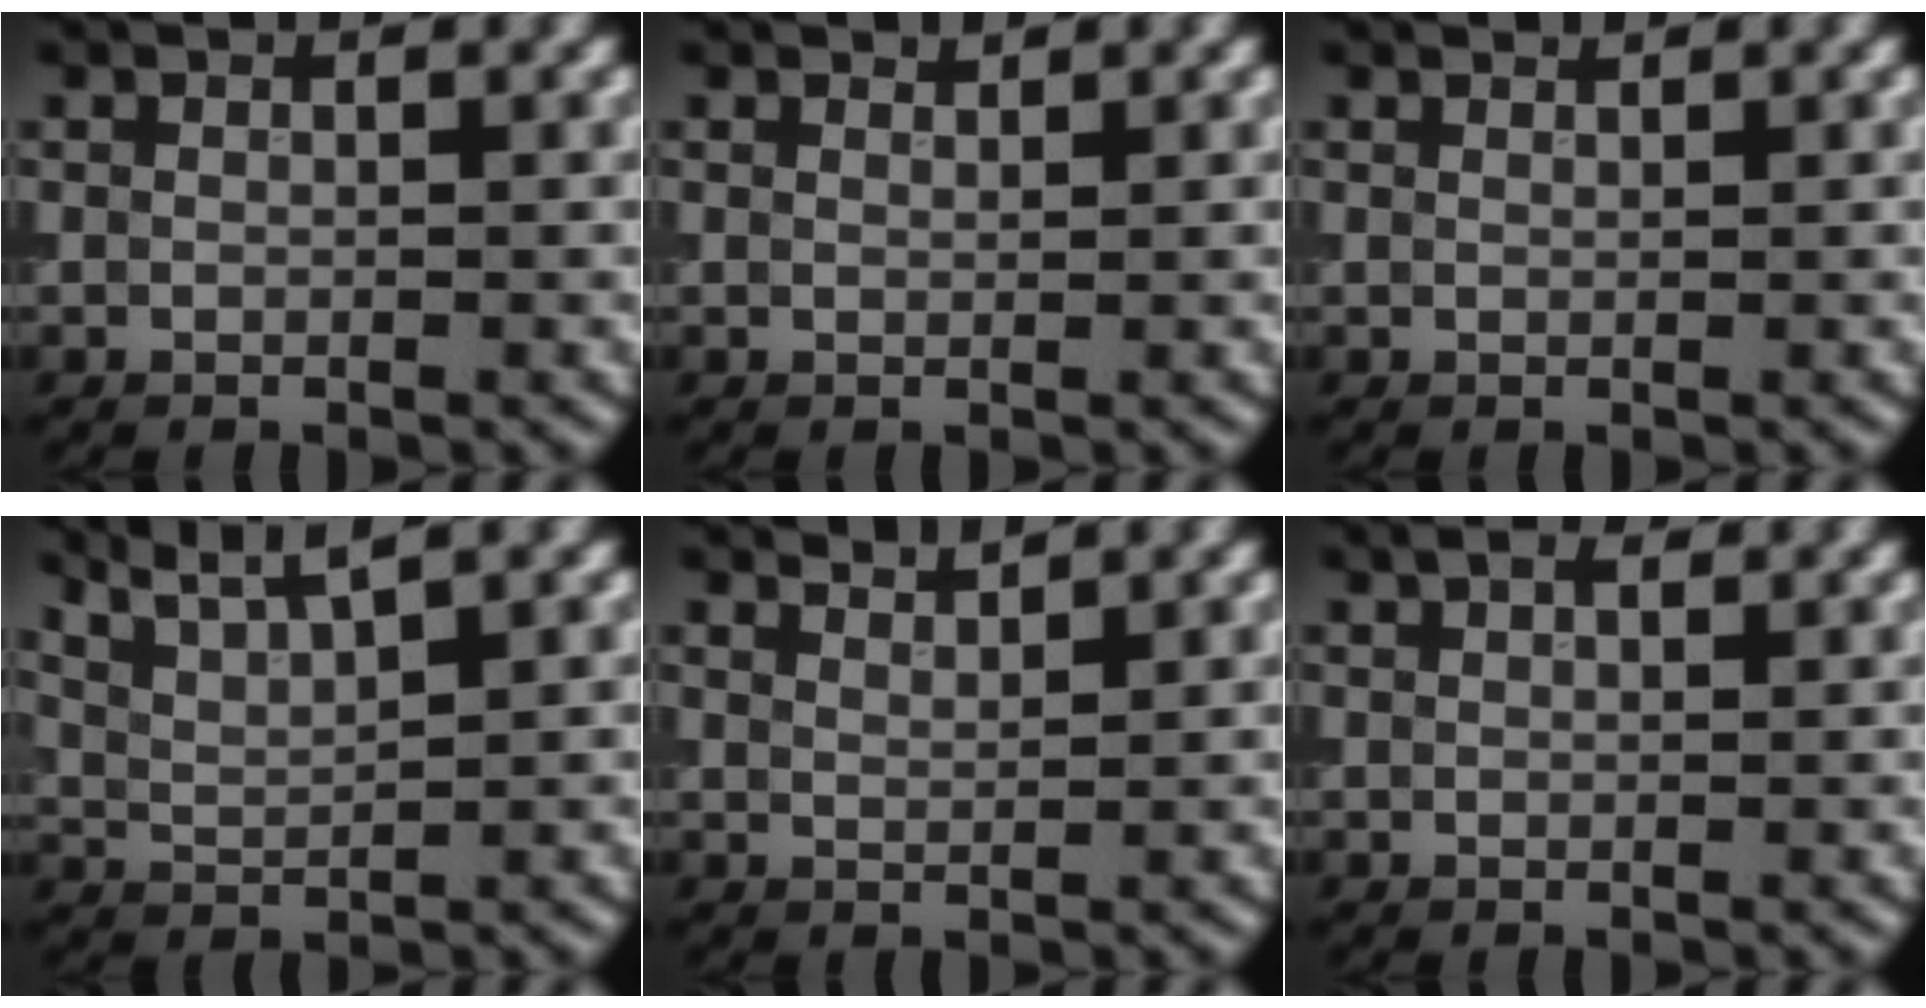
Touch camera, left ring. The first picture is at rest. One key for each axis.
{"total": 1.0, "fx": 1.0, "fy": 0.2, "fz": 0.1, "tx": -0.005, "ty": -0.003, "tz": 0.012}
{"total": 0.9, "fx": 0.9, "fy": 0.1, "fz": 0.1, "tx": -0.005, "ty": -0.003, "tz": 0.010}
{"total": 4.3, "fx": 3.6, "fy": 0.7, "fz": 2.2, "tx": -0.039, "ty": 0.014, "tz": 0.060}
{"total": 2.2, "fx": 2.2, "fy": 0.2, "fz": 0.5, "tx": -0.006, "ty": 0.002, "tz": 0.030}
{"total": 1.6, "fx": 1.1, "fy": 0.6, "fz": 0.9, "tx": -0.016, "ty": 0.002, "tz": 0.015}